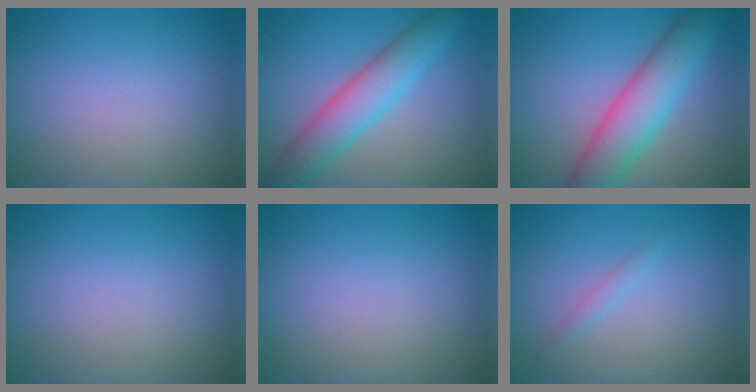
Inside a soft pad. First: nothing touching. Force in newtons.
{"total": 5.5, "press": 5.5, "slide": 0.4}
{"total": 6.8, "press": 6.8, "slide": 0.3}
{"total": 0.0}
{"total": 0.0}
{"total": 1.0, "press": 1.0, "slide": 0.1}